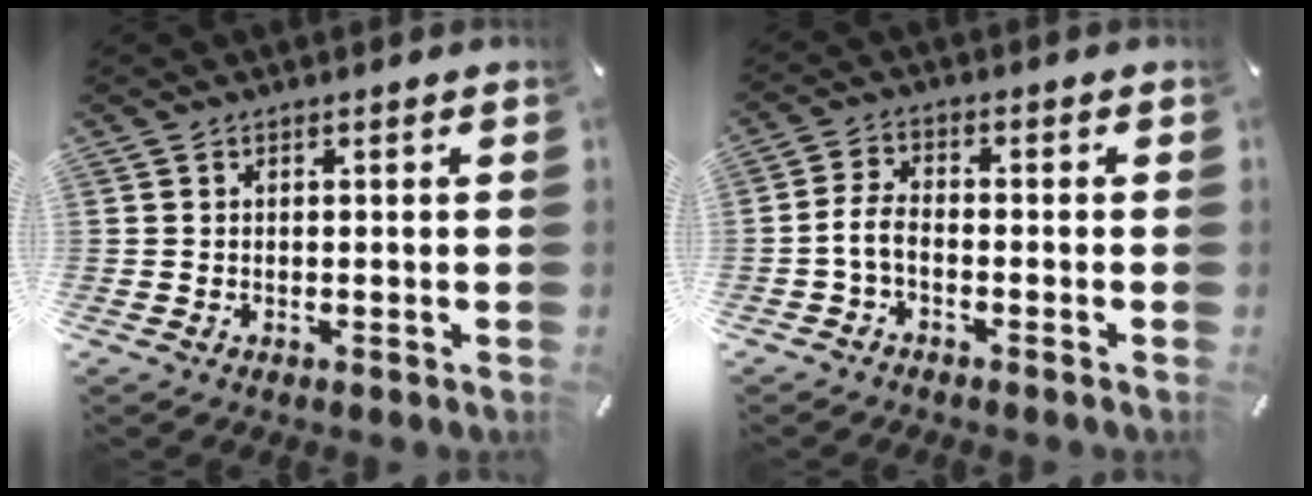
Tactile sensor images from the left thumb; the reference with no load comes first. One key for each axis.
{"total": 4.7, "fx": -1.9, "fy": 2.4, "fz": 3.5, "tx": -0.080, "ty": 0.007, "tz": -0.039}